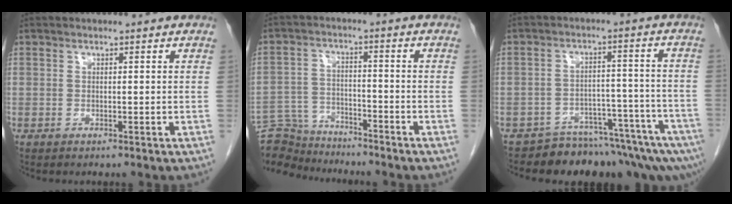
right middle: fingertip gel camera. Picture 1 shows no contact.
{"total": 10.0, "force": [-9.8, 2.1, 0.5], "torque": [-0.012, 0.015, -0.173]}
{"total": 10.4, "force": [-9.6, 2.5, 3.3], "torque": [-0.005, 0.035, -0.129]}